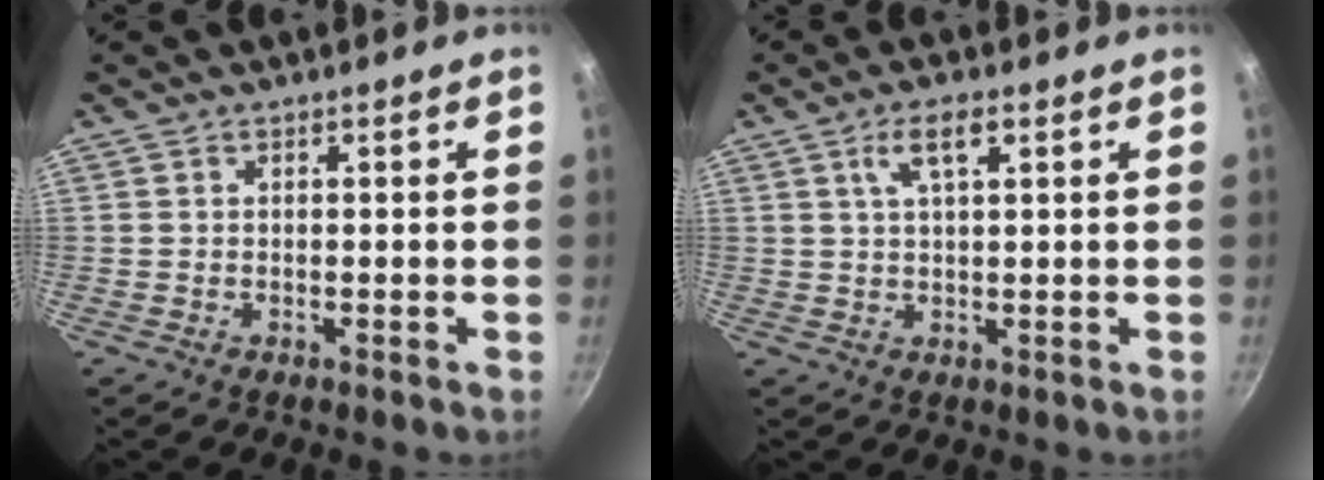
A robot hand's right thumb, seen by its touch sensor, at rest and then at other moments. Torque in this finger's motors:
{"motor_torque": [0.24, 1.67, 0.38, -0.28, 0.08]}